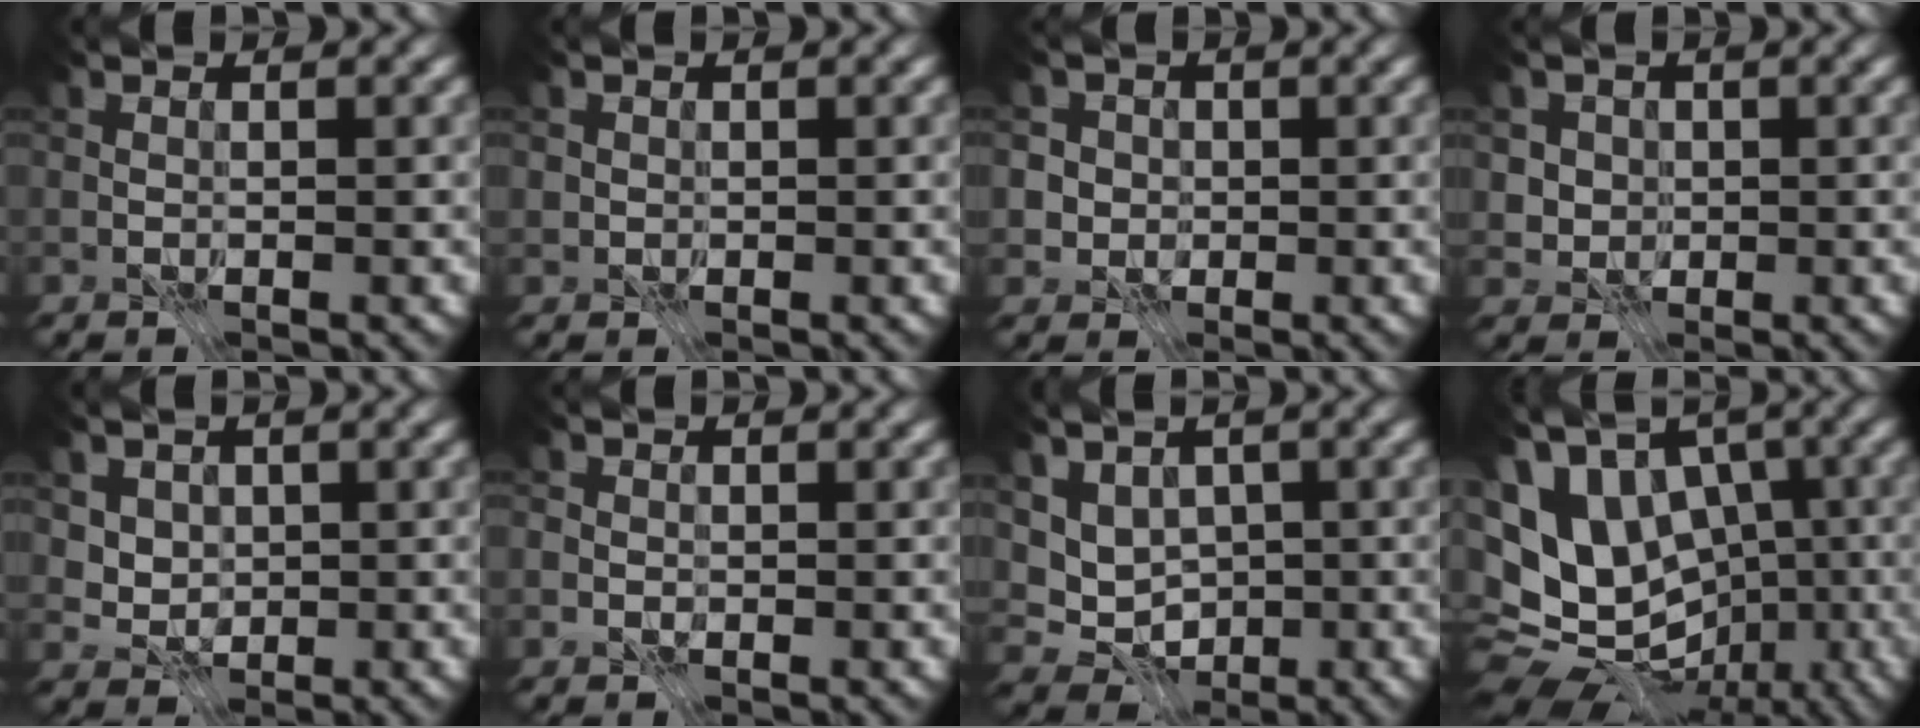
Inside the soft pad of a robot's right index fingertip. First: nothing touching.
{"total": 0.6, "force": [0.0, 0.6, -0.1], "torque": [0.004, -0.002, 0.000]}
{"total": 3.1, "force": [0.3, 3.0, 0.7], "torque": [-0.003, 0.008, -0.002]}
{"total": 2.6, "force": [0.4, 2.4, 0.7], "torque": [-0.016, -0.003, 0.013]}
{"total": 2.9, "force": [1.1, 2.4, 1.0], "torque": [-0.035, -0.010, 0.040]}
{"total": 1.1, "force": [-0.3, 1.1, 0.1], "torque": [0.002, -0.001, -0.009]}
{"total": 4.9, "force": [0.8, 4.2, 2.6], "torque": [-0.048, 0.007, 0.014]}
{"total": 13.8, "force": [0.9, 10.7, 8.6], "torque": [-0.167, 0.013, 0.024]}